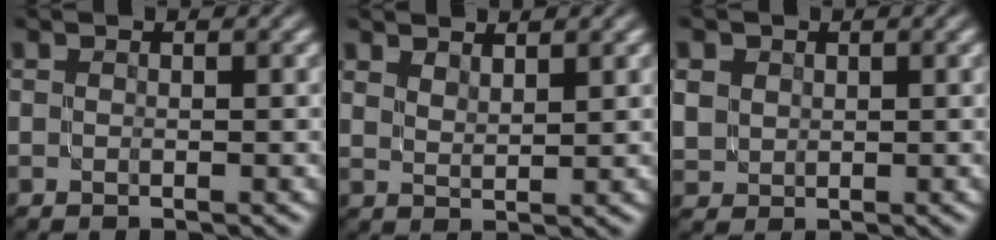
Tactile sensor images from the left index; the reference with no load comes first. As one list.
[{"total": 2.0, "force": [1.9, 0.1, 0.4], "torque": [-0.007, 0.002, 0.038]}, {"total": 3.0, "force": [1.1, 2.6, 1.1], "torque": [-0.046, 0.011, 0.028]}]